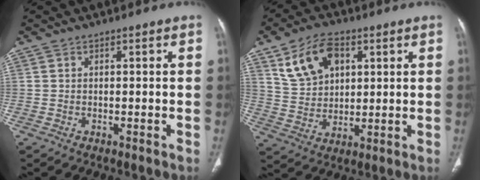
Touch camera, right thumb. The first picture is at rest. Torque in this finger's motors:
{"motor_torque": [-0.35, 0.48, -0.02, 0.21, 0.09]}